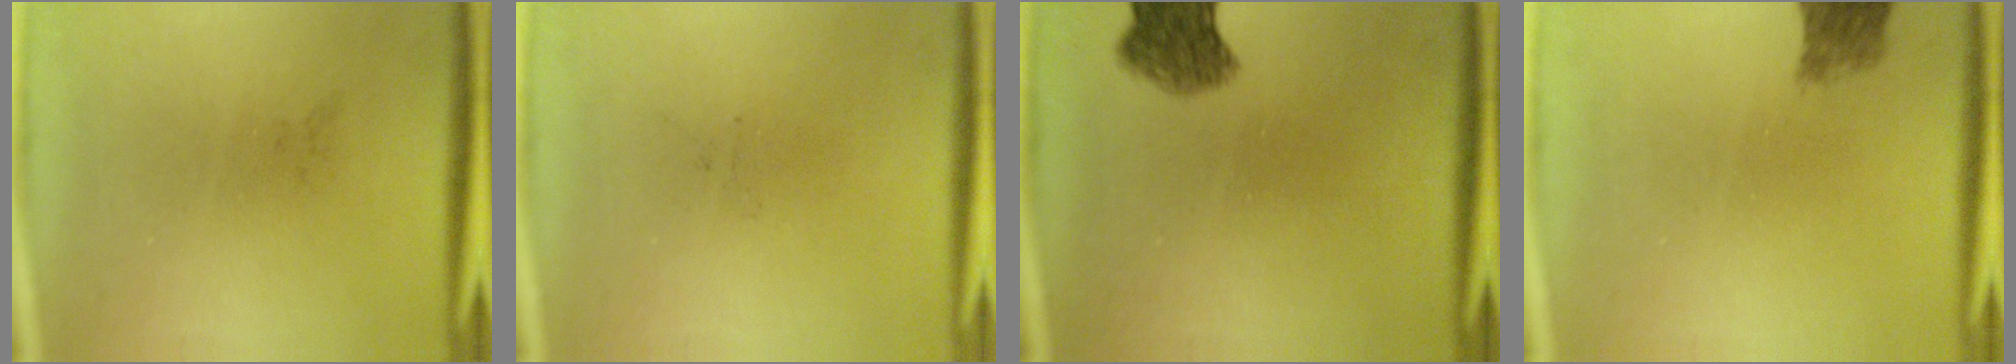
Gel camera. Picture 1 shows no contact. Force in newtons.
{"total": 0.0}
{"total": 5.9}
{"total": 2.7}